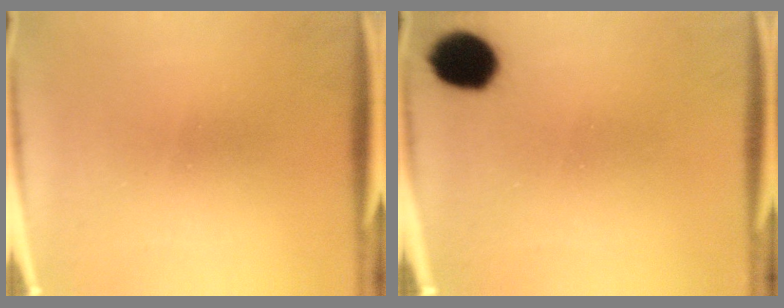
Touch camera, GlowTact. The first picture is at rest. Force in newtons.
{"total": 9.7}